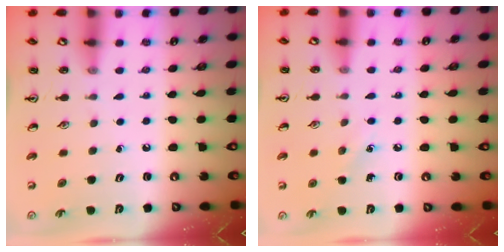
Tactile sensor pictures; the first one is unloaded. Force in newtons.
{"total": 3.7, "press": 3.5, "slide": 1.3}